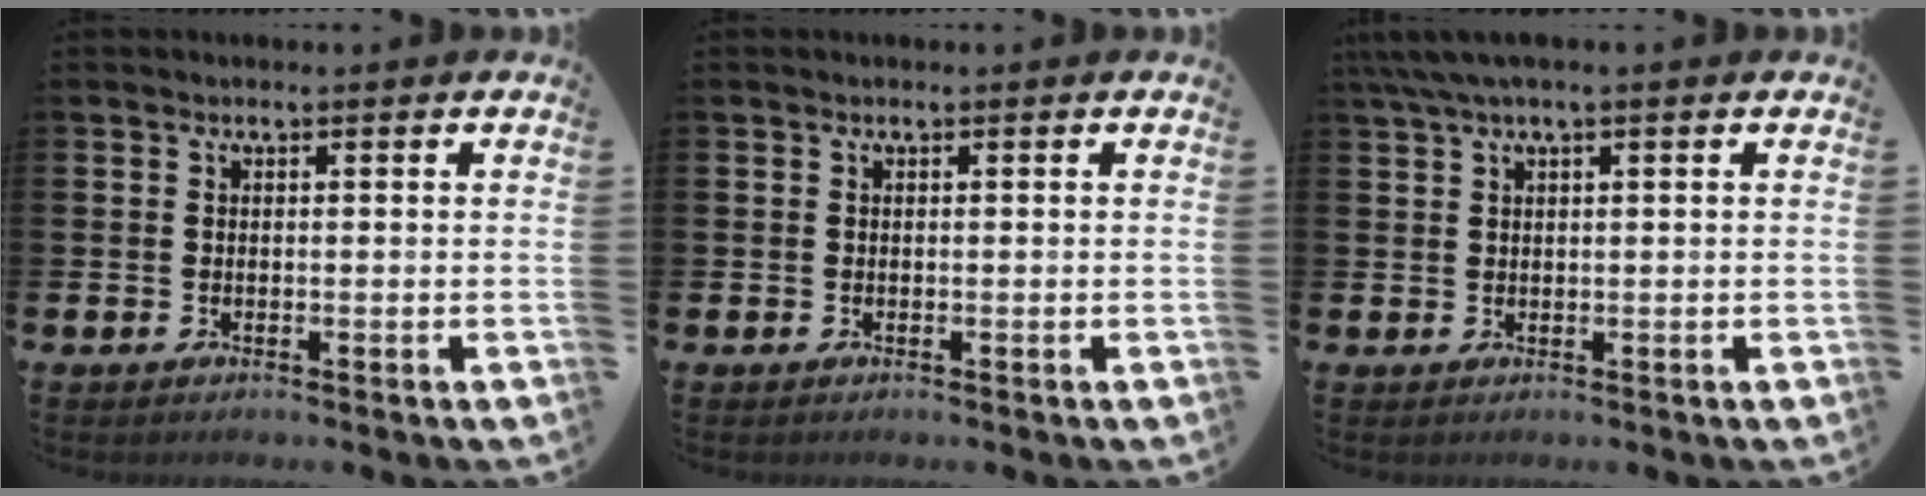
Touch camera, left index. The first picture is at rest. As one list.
[{"total": 0.0}, {"total": 2.7, "force": [1.7, 0.3, 2.1], "torque": [-0.043, 0.004, 0.031]}]